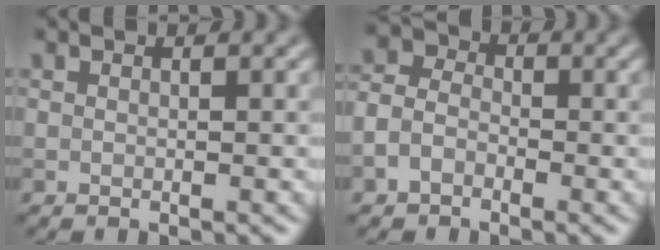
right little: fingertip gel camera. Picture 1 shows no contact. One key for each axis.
{"total": 2.9, "fx": -1.4, "fy": 2.2, "fz": 1.3, "tx": -0.028, "ty": 0.009, "tz": -0.038}